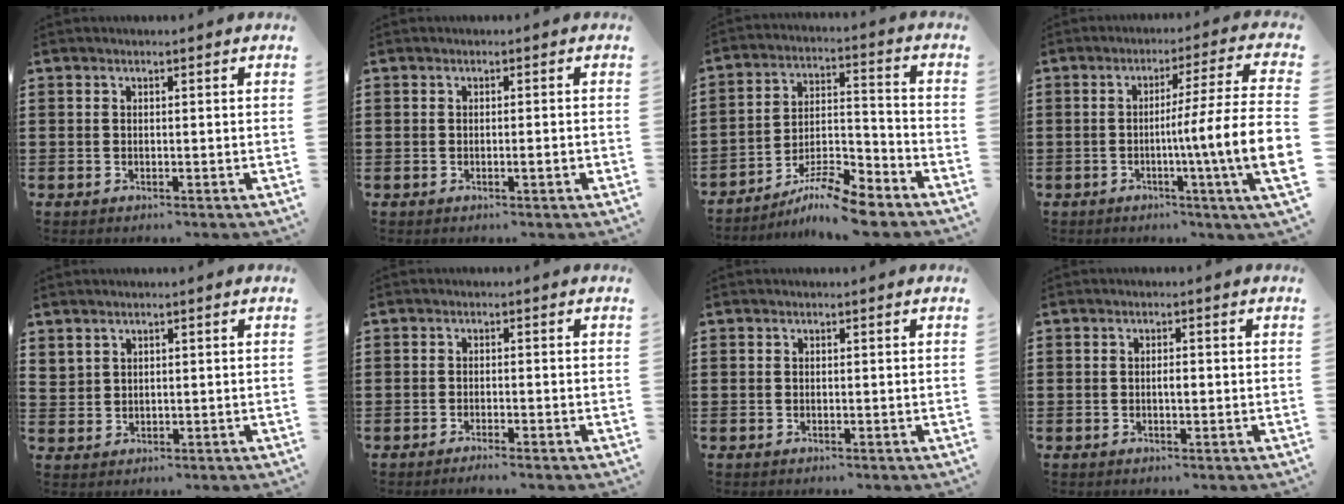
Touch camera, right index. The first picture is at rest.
{"total": 1.2, "force": [-0.4, 0.1, 1.1], "torque": [-0.017, -0.002, -0.007]}
{"total": 8.9, "force": [-7.9, 1.2, 3.9], "torque": [-0.058, 0.024, -0.149]}
{"total": 9.3, "force": [-1.2, -0.6, 9.2], "torque": [-0.153, -0.031, -0.035]}
{"total": 2.0, "force": [1.7, 1.0, 0.3], "torque": [-0.009, 0.004, 0.034]}
{"total": 1.0, "force": [-1.0, -0.1, 0.3], "torque": [-0.006, 0.000, -0.020]}
{"total": 0.0}
{"total": 1.5, "force": [-0.2, 0.5, 1.4], "torque": [-0.026, 0.000, -0.004]}